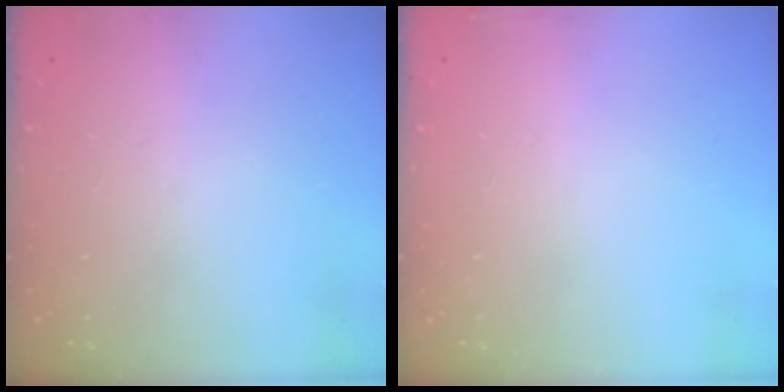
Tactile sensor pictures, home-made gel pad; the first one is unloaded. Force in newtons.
{"total": 3.5, "press": 3.1, "slide": 1.6}